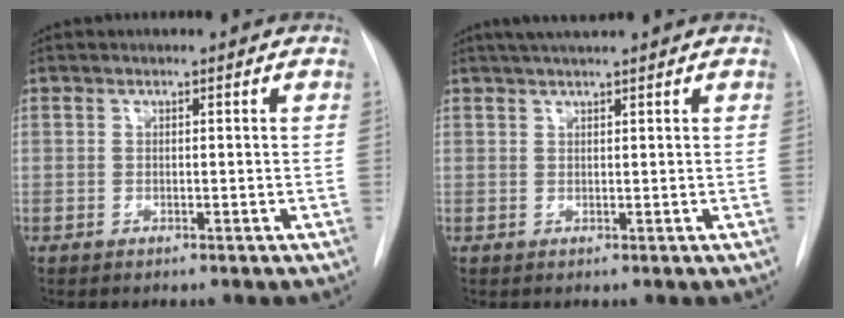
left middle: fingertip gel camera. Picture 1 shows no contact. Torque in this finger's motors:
{"motor_torque": [0.10, -0.10, 0.03, 0.00]}